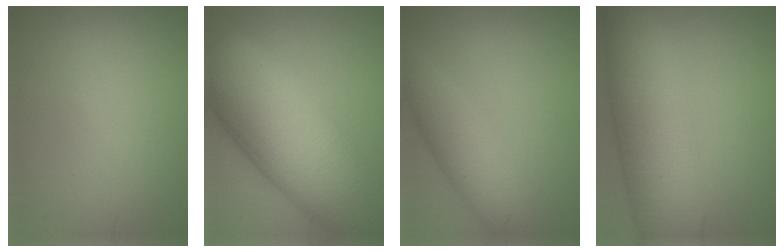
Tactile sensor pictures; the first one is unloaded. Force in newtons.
{"total": 16.0, "press": 16.0, "slide": 0.6}
{"total": 4.5, "press": 4.5, "slide": 0.1}
{"total": 10.7, "press": 10.7, "slide": 0.3}